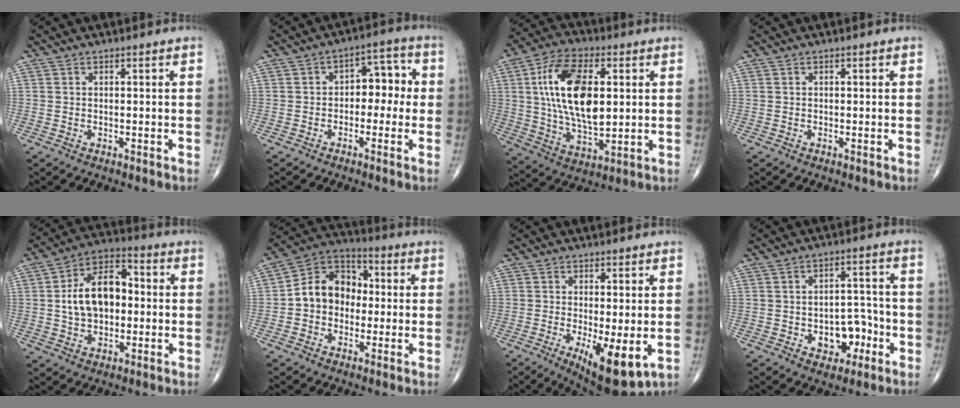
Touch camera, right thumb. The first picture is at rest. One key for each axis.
{"total": 7.0, "fx": -0.6, "fy": 4.7, "fz": 5.1, "tx": -0.035, "ty": 0.033, "tz": -0.019}
{"total": 18.8, "fx": 3.2, "fy": 9.4, "fz": 15.9, "tx": -0.284, "ty": -0.007, "tz": 0.057}
{"total": 0.0}
{"total": 13.8, "fx": 0.5, "fy": 8.7, "fz": 10.6, "tx": -0.160, "ty": 0.026, "tz": 0.002}
{"total": 11.8, "fx": -0.3, "fy": 9.4, "fz": 7.2, "tx": -0.091, "ty": 0.039, "tz": -0.019}
{"total": 10.0, "fx": -2.5, "fy": 3.3, "fz": 9.1, "tx": -0.141, "ty": -0.025, "tz": -0.031}
{"total": 8.0, "fx": -2.7, "fy": 5.6, "fz": 5.1, "tx": -0.032, "ty": 0.034, "tz": -0.033}